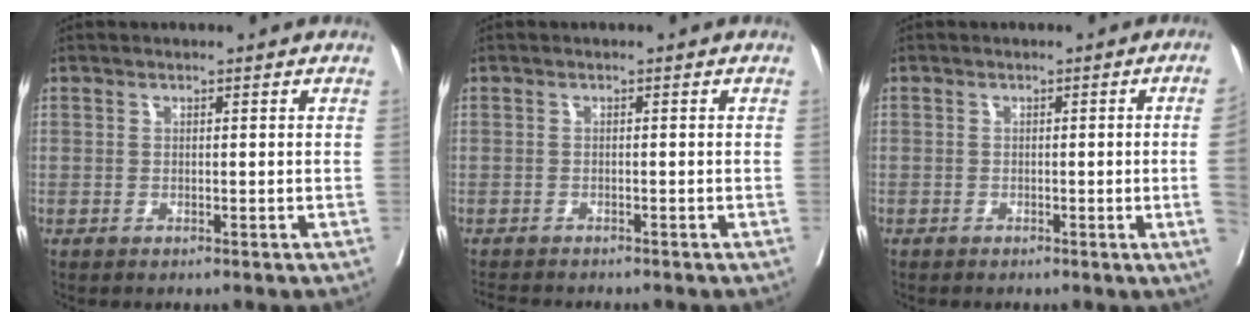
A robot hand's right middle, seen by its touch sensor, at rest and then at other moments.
{"total": 4.5, "force": [-4.2, 0.7, 1.5], "torque": [-0.019, -0.008, -0.065]}
{"total": 3.6, "force": [-0.6, -1.3, 3.3], "torque": [-0.039, -0.007, -0.008]}